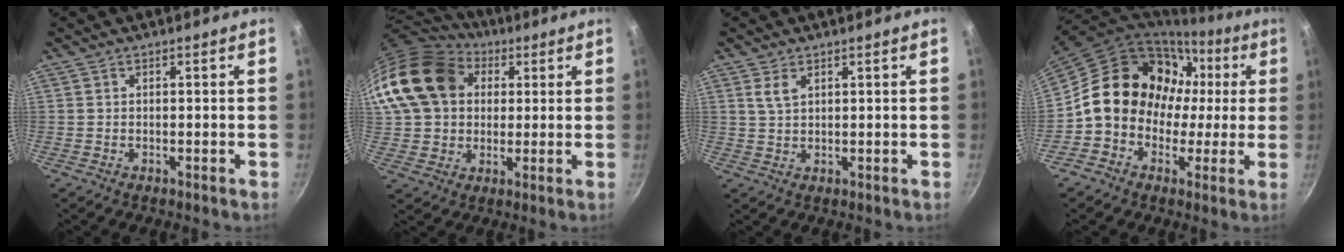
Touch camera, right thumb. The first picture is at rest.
{"total": 19.3, "force": [5.2, 15.1, 10.8], "torque": [-0.187, 0.022, 0.088]}
{"total": 2.8, "force": [1.4, 1.4, 2.0], "torque": [-0.036, -0.005, 0.030]}
{"total": 16.5, "force": [0.2, 14.3, 8.2], "torque": [-0.088, 0.053, -0.006]}